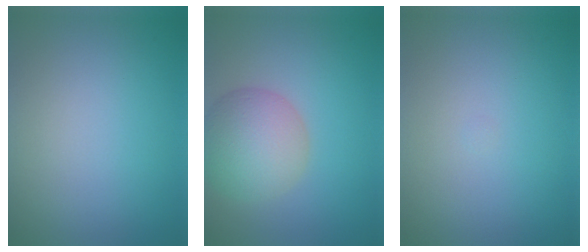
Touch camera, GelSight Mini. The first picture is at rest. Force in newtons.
{"total": 6.0, "press": 6.0, "slide": 0.4}
{"total": 0.0}